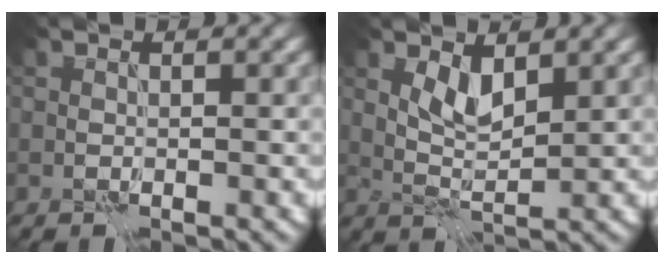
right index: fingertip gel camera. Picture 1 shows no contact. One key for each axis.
{"total": 2.1, "fx": 1.5, "fy": 0.3, "fz": 1.5, "tx": -0.032, "ty": -0.004, "tz": 0.034}